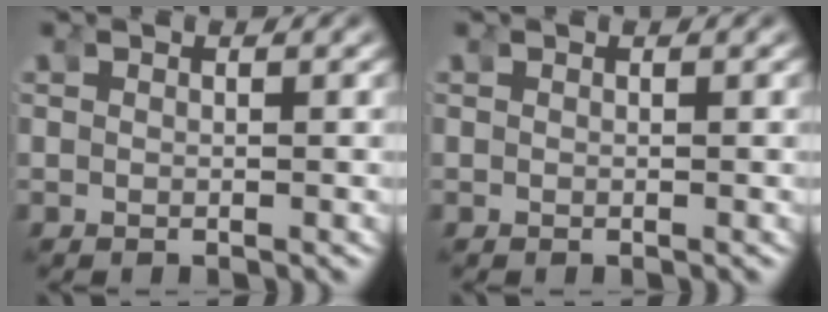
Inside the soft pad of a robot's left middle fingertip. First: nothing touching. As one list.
[{"total": 0.0}]